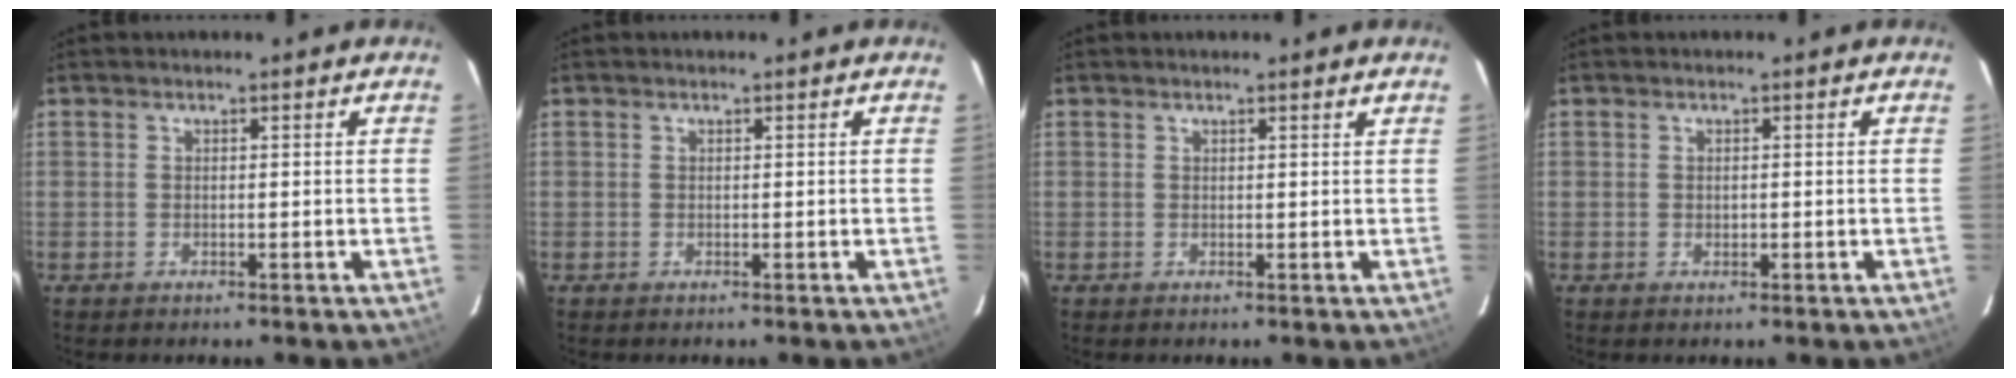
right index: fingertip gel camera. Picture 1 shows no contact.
{"total": 0.0}
{"total": 1.2, "force": [1.1, 0.0, 0.5], "torque": [-0.013, 0.000, 0.008]}
{"total": 0.9, "force": [0.0, 0.6, 0.6], "torque": [-0.010, 0.002, 0.000]}